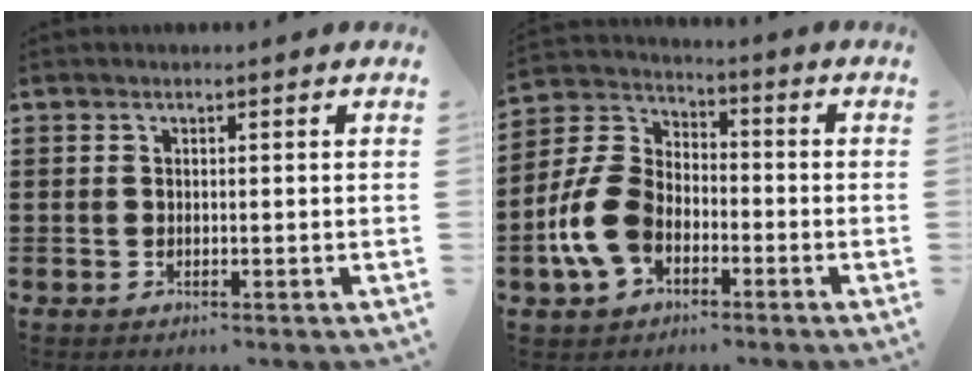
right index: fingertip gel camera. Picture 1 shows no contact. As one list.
[{"total": 9.9, "force": [-3.4, 6.8, 6.3], "torque": [-0.176, 0.005, -0.069]}]